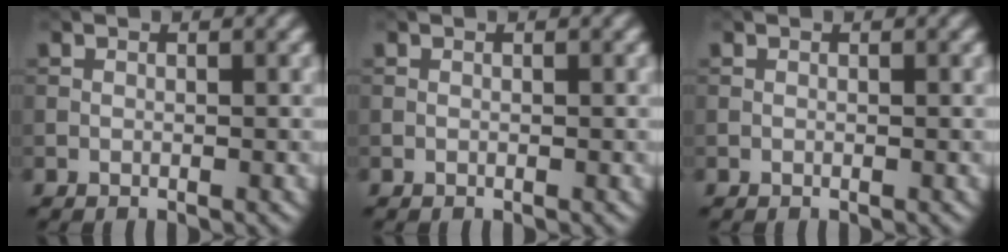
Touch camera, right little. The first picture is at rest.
{"total": 0.0}
{"total": 0.0}